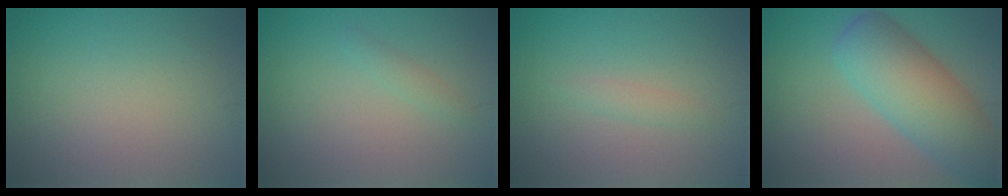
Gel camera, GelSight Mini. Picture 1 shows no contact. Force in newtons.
{"total": 1.0, "press": 1.0, "slide": 0.0}
{"total": 1.1, "press": 1.1, "slide": 0.1}
{"total": 7.9, "press": 7.9, "slide": 0.3}